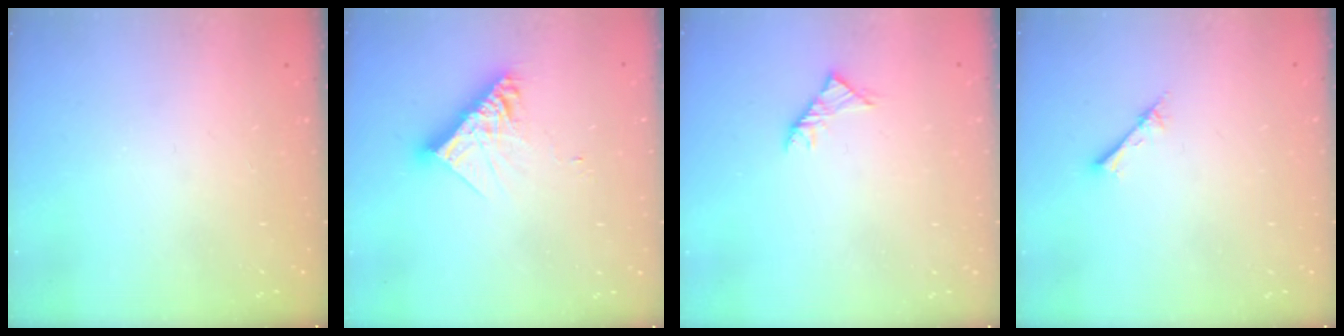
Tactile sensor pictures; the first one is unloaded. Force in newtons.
{"total": 12.1, "press": 12.0, "slide": 1.1}
{"total": 2.9, "press": 2.8, "slide": 0.8}
{"total": 2.7, "press": 2.6, "slide": 0.3}